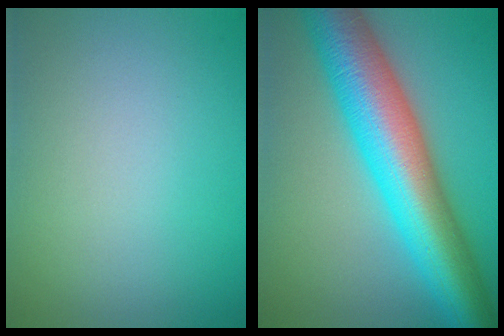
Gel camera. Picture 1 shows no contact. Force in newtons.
{"total": 12.8, "press": 12.8, "slide": 0.1}